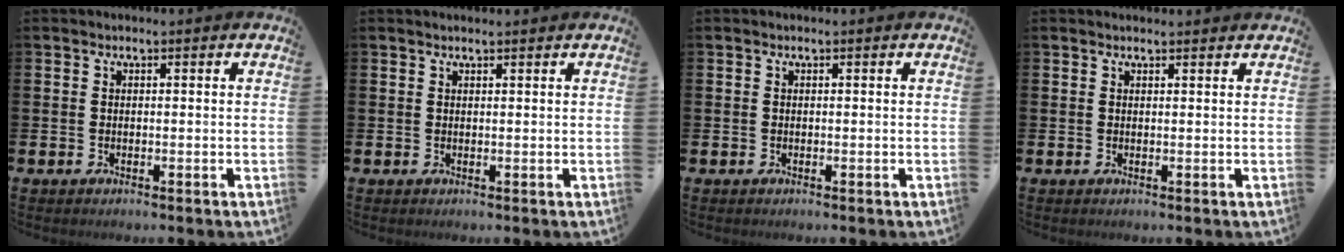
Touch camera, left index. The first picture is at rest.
{"total": 0.7, "force": [0.7, 0.0, 0.2], "torque": [-0.002, 0.000, 0.012]}
{"total": 0.0}
{"total": 0.8, "force": [0.7, 0.1, 0.1], "torque": [0.008, -0.003, 0.012]}